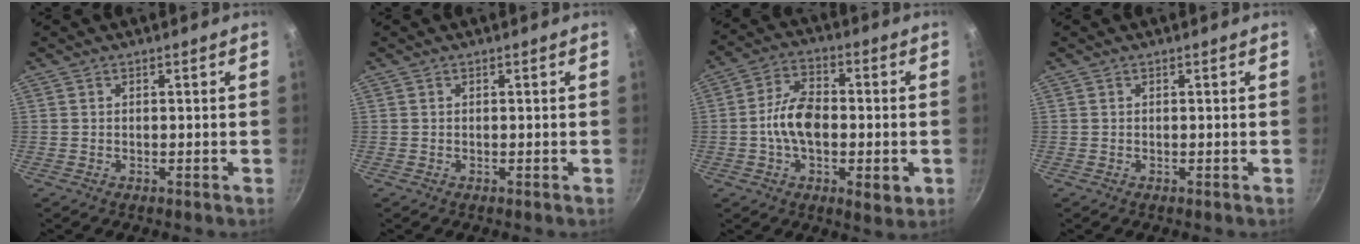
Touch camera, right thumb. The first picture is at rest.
{"total": 0.0}
{"total": 13.1, "force": [-1.7, 6.9, 10.9], "torque": [-0.175, 0.019, -0.036]}
{"total": 0.0}